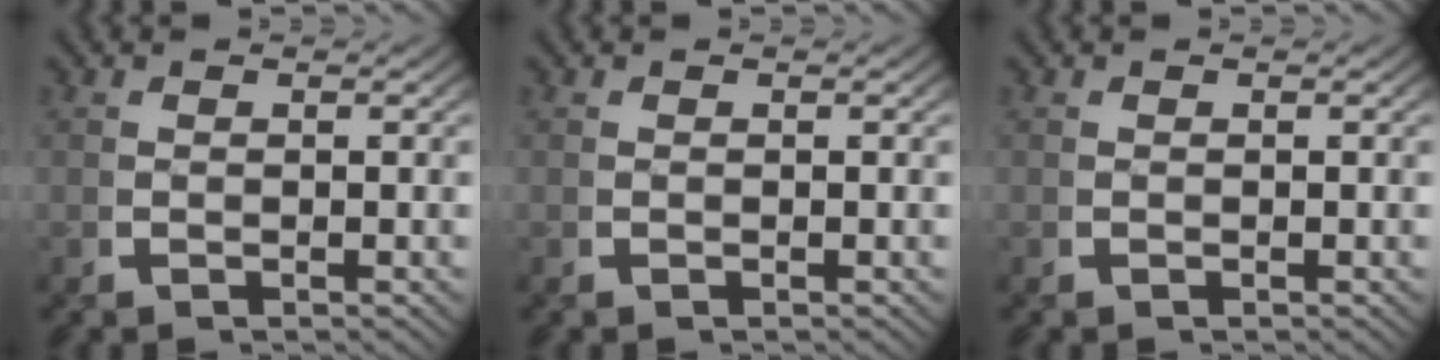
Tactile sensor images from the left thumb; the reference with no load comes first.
{"total": 0.0}
{"total": 0.0}